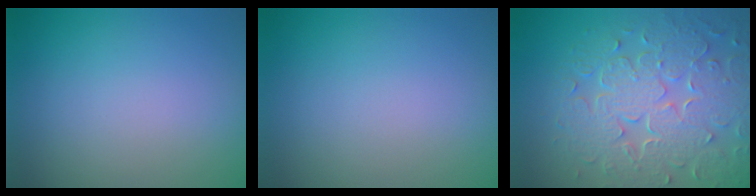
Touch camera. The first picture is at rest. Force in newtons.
{"total": 0.0}
{"total": 8.7, "press": 6.4, "slide": 6.0}